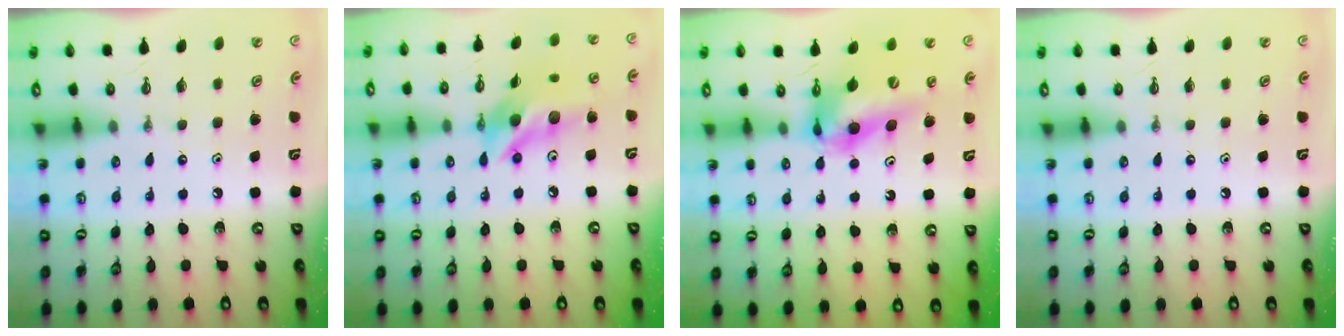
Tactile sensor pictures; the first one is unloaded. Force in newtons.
{"total": 14.3, "press": 14.3, "slide": 1.0}
{"total": 13.2, "press": 13.2, "slide": 1.2}
{"total": 0.0}